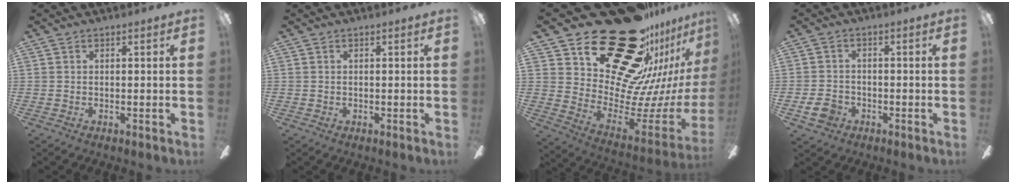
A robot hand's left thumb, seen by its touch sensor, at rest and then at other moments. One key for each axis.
{"total": 0.6, "fx": 0.2, "fy": 0.5, "fz": 0.3, "tx": -0.005, "ty": 0.003, "tz": 0.004}
{"total": 32.7, "fx": 22.1, "fy": 16.7, "fz": 17.4, "tx": -0.207, "ty": -0.177, "tz": 0.435}
{"total": 5.3, "fx": -2.3, "fy": 4.1, "fz": 2.5, "tx": -0.057, "ty": 0.013, "tz": -0.043}